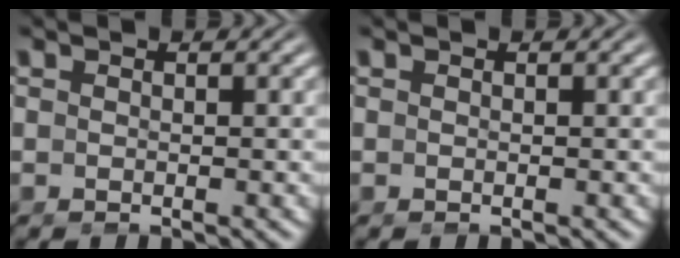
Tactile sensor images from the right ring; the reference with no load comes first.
{"total": 0.0}